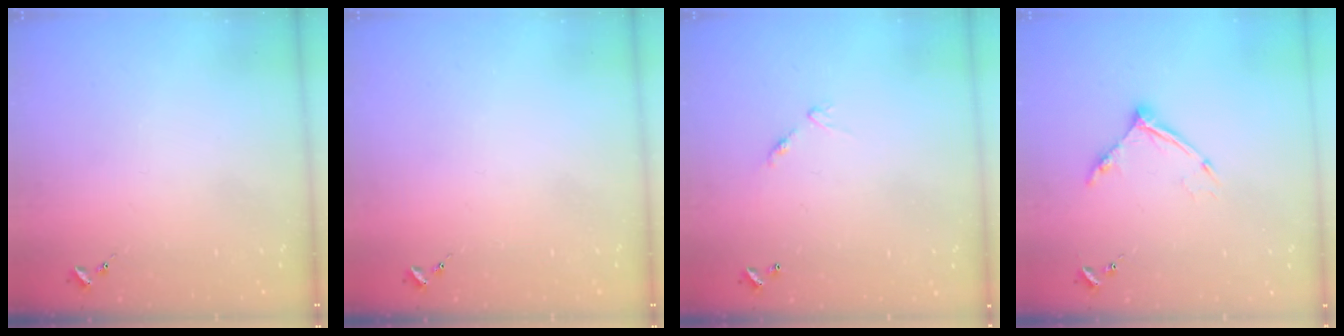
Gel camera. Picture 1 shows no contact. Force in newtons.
{"total": 0.0}
{"total": 6.9, "press": 6.8, "slide": 0.6}
{"total": 10.5, "press": 10.5, "slide": 1.0}